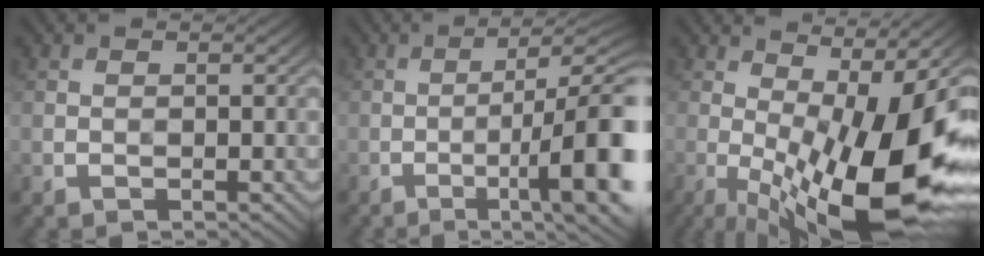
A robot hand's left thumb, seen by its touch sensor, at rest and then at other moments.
{"total": 14.6, "force": [-3.7, 3.5, 13.7], "torque": [-0.164, 0.005, -0.049]}
{"total": 18.8, "force": [-3.1, 4.9, 17.8], "torque": [-0.273, -0.005, -0.045]}